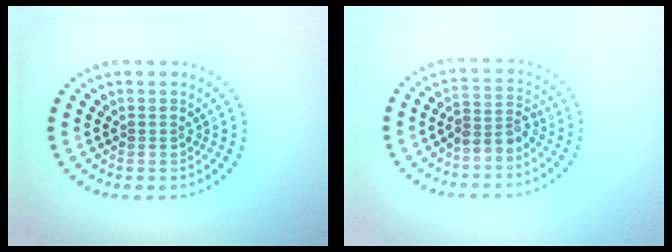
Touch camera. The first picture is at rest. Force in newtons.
{"total": 2.3, "press": 1.8, "slide": 1.5}